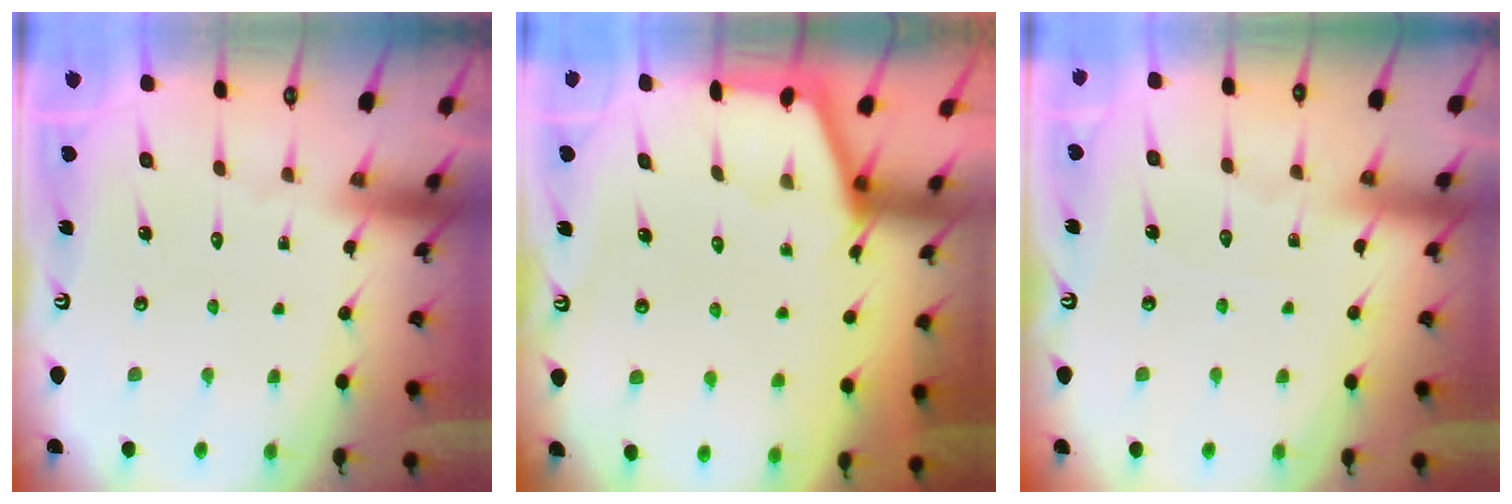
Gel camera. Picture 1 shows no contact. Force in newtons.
{"total": 1.8, "press": 1.8, "slide": 0.2}
{"total": 4.6, "press": 4.6, "slide": 0.6}